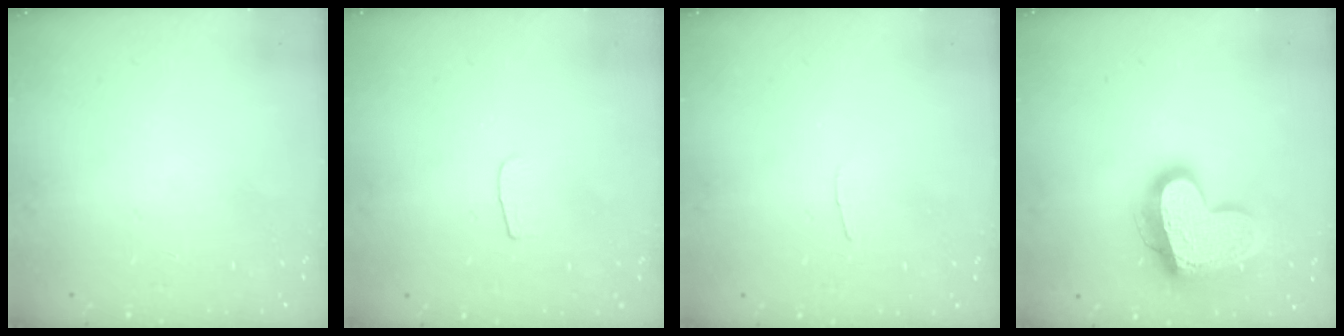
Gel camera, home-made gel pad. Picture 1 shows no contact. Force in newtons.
{"total": 3.0, "press": 3.0, "slide": 0.3}
{"total": 2.0, "press": 2.0, "slide": 0.2}
{"total": 18.7, "press": 18.6, "slide": 1.6}